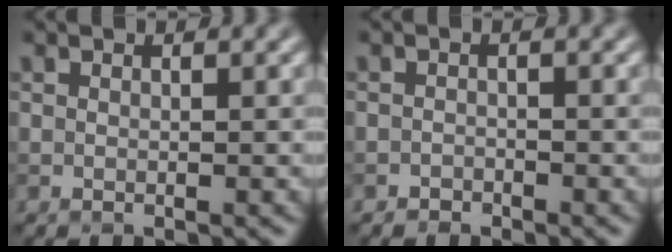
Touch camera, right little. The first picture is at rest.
{"total": 0.9, "force": [-0.8, 0.4, 0.1], "torque": [0.003, 0.000, -0.014]}